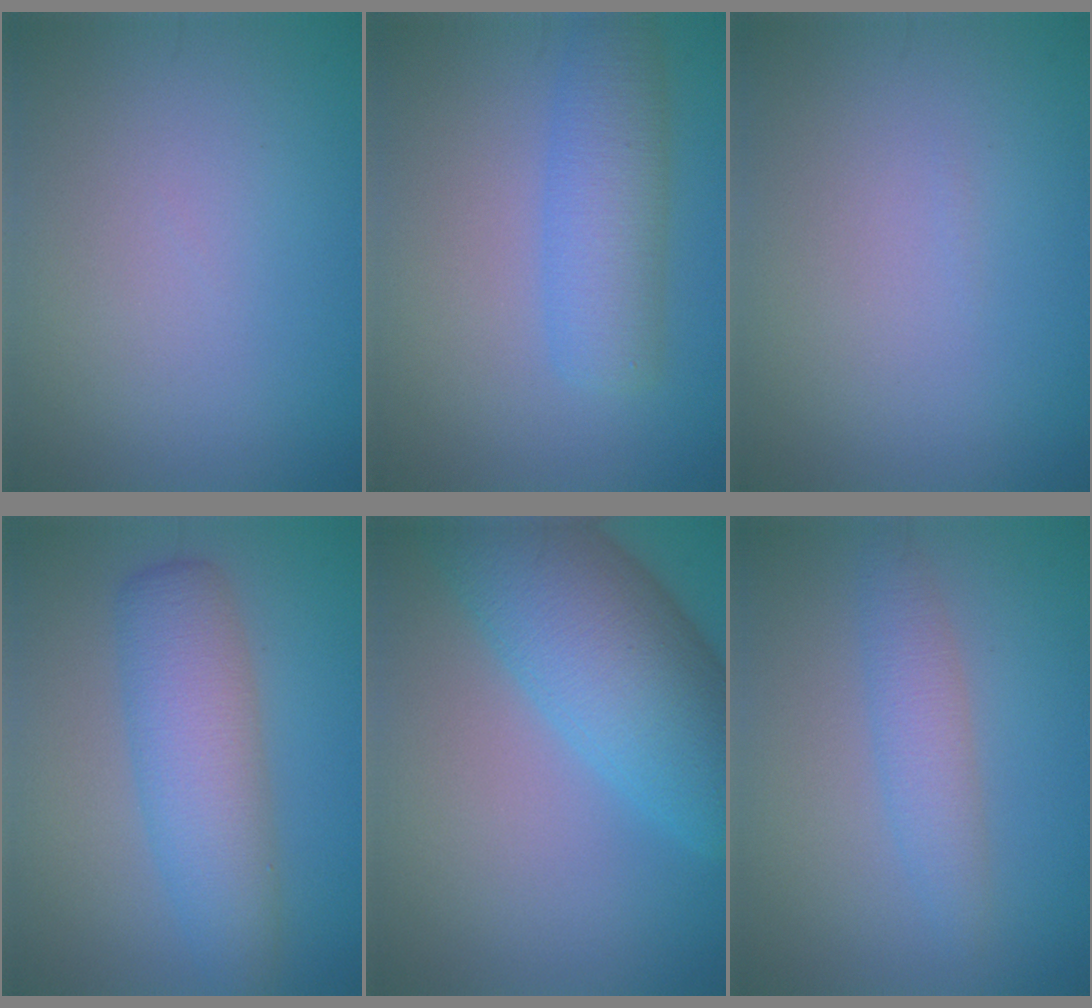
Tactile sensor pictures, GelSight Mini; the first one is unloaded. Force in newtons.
{"total": 4.6, "press": 4.6, "slide": 0.2}
{"total": 0.0}
{"total": 5.8, "press": 5.8, "slide": 0.2}
{"total": 10.0, "press": 10.0, "slide": 0.3}
{"total": 2.7, "press": 2.7, "slide": 0.0}